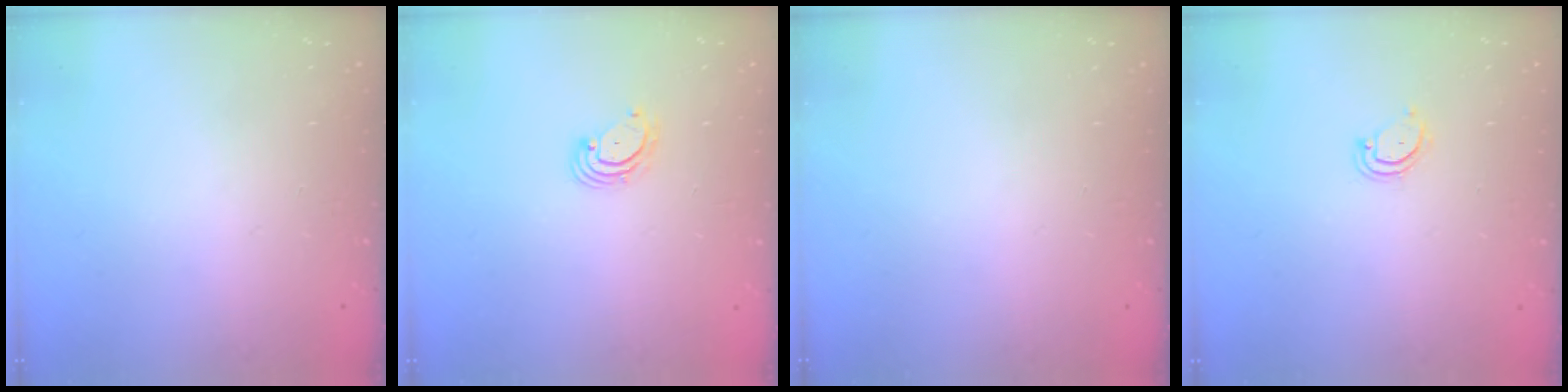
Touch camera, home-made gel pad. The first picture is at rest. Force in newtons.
{"total": 3.2, "press": 3.1, "slide": 0.4}
{"total": 0.0}
{"total": 3.6, "press": 3.6, "slide": 0.3}